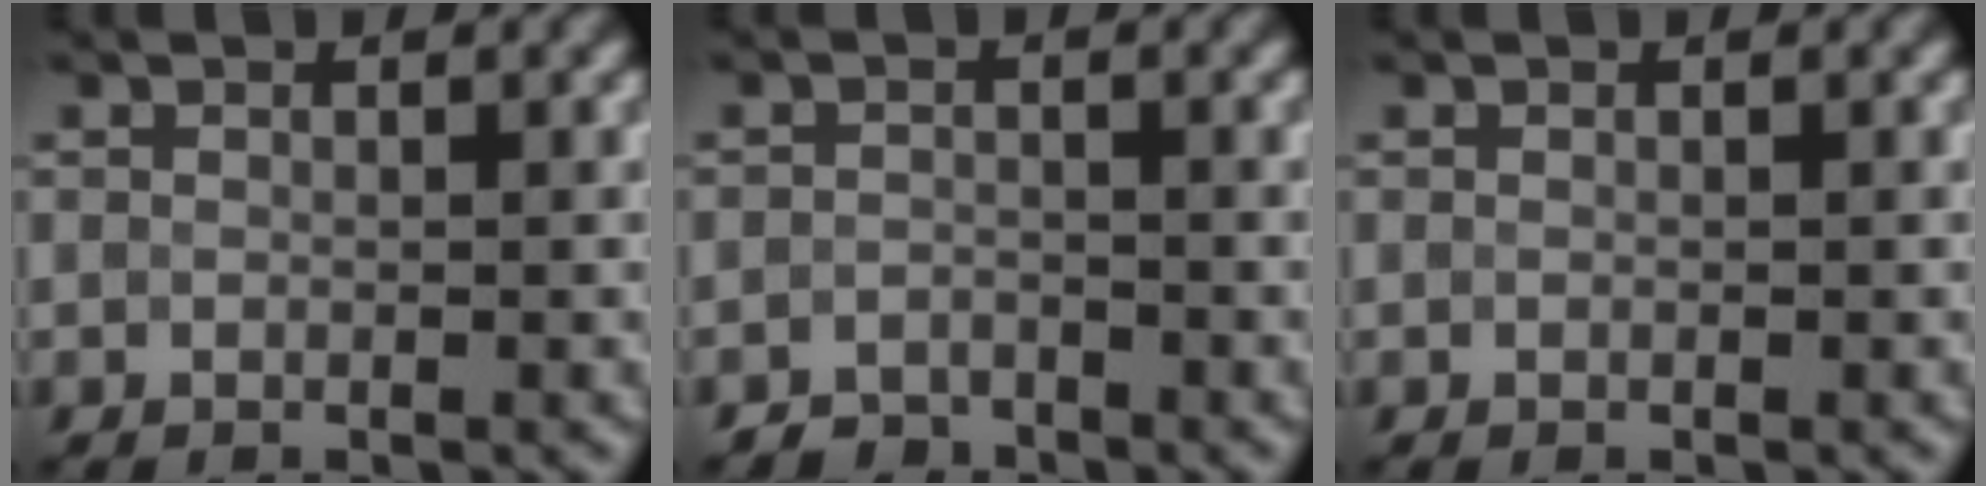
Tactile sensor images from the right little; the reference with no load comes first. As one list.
[{"total": 1.7, "force": [-1.5, 0.6, -0.1], "torque": [0.003, 0.008, -0.032]}, {"total": 0.0}]